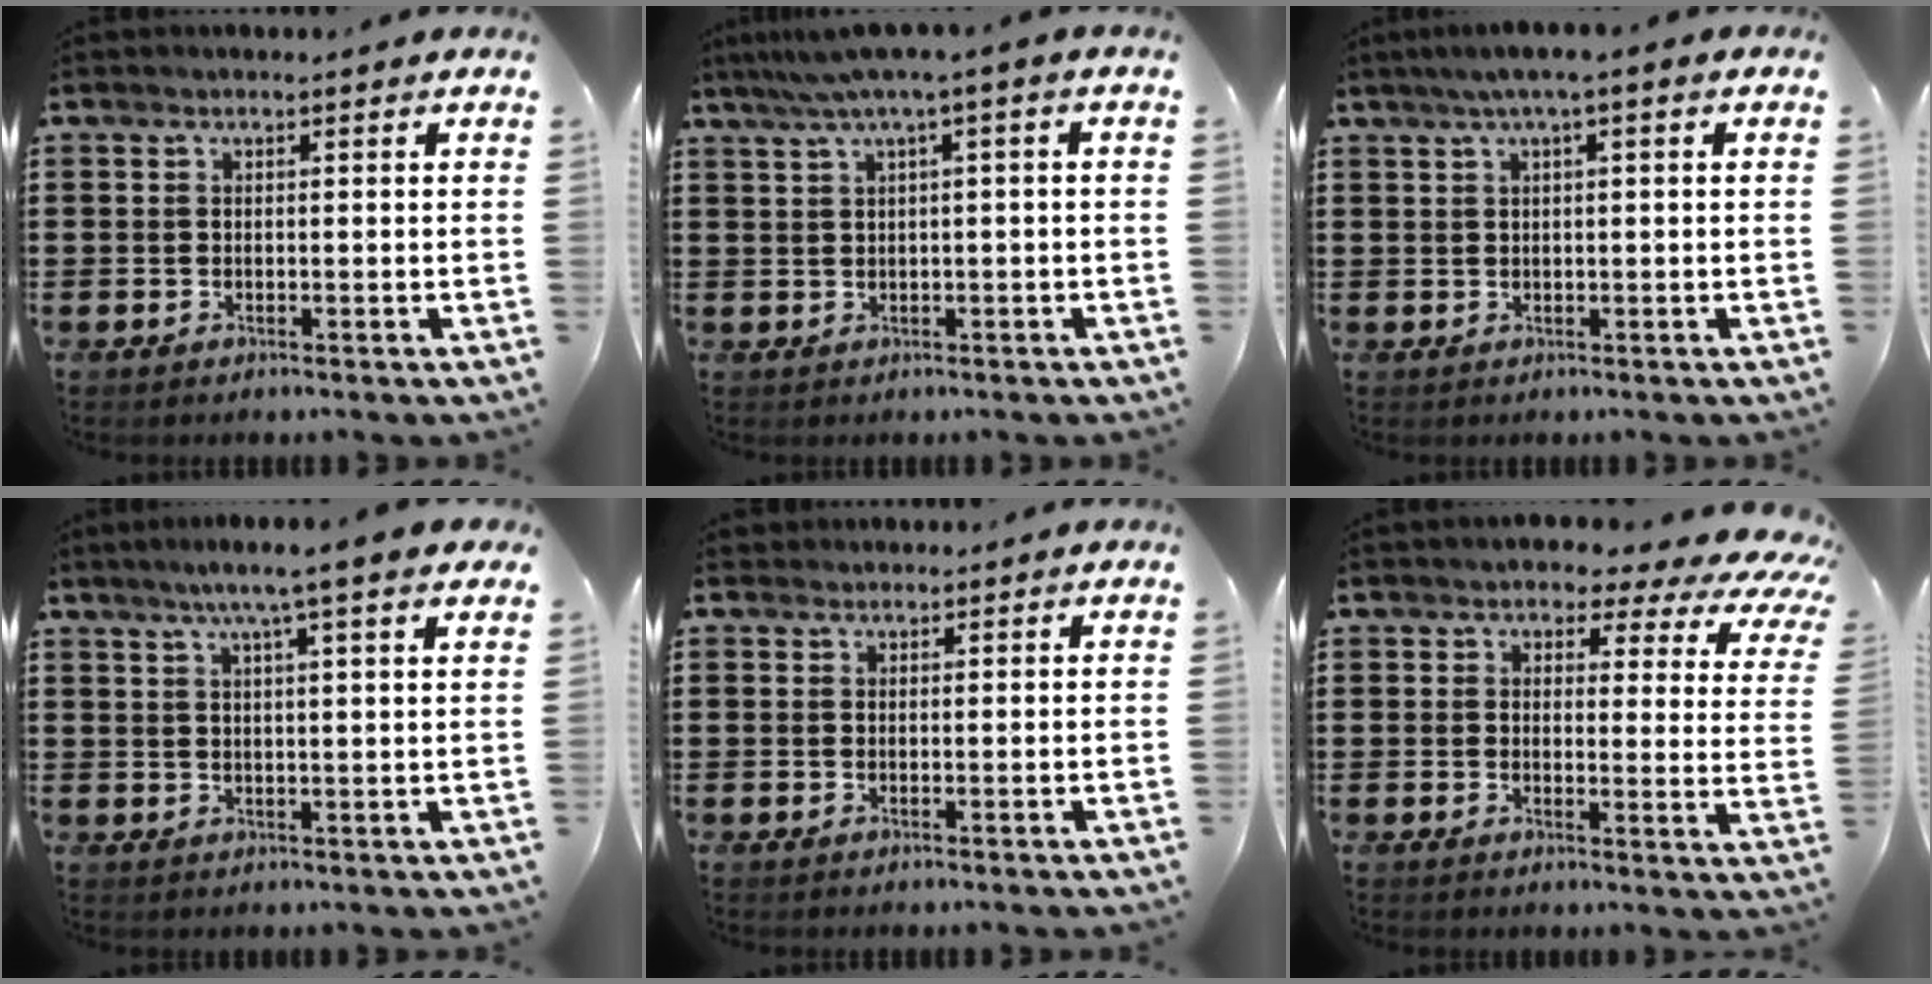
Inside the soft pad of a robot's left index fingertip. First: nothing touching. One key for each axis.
{"total": 3.6, "fx": 0.8, "fy": -0.3, "fz": 3.5, "tx": -0.066, "ty": -0.008, "tz": 0.011}
{"total": 2.3, "fx": 0.4, "fy": 0.1, "fz": 2.2, "tx": -0.041, "ty": 0.000, "tz": 0.006}
{"total": 5.5, "fx": 3.8, "fy": -0.4, "fz": 3.9, "tx": -0.085, "ty": -0.004, "tz": 0.064}
{"total": 1.1, "fx": 0.9, "fy": 0.5, "fz": 0.0, "tx": -0.003, "ty": 0.003, "tz": 0.019}
{"total": 3.4, "fx": 2.7, "fy": 1.3, "fz": 1.6, "tx": -0.043, "ty": -0.019, "tz": 0.039}